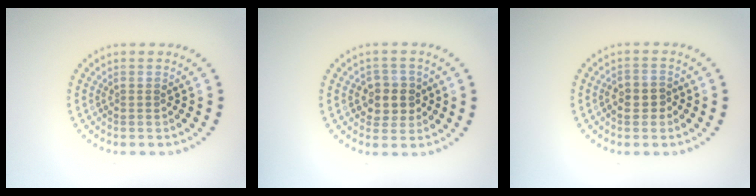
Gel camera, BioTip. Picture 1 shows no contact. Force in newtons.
{"total": 2.8, "press": 2.7, "slide": 0.9}
{"total": 2.0, "press": 1.9, "slide": 0.6}